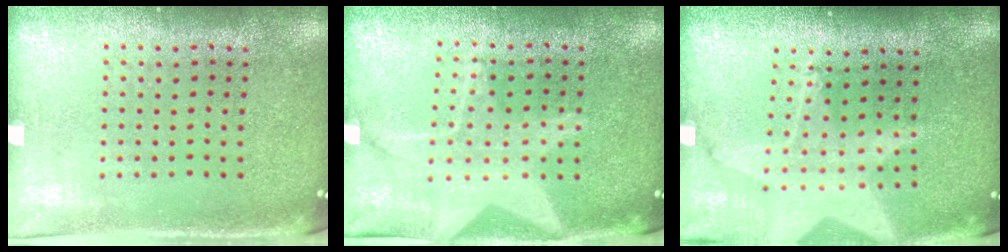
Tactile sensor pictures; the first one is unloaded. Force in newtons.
{"total": 1.6, "press": 1.6, "slide": 0.2}
{"total": 2.0, "press": 1.6, "slide": 1.2}